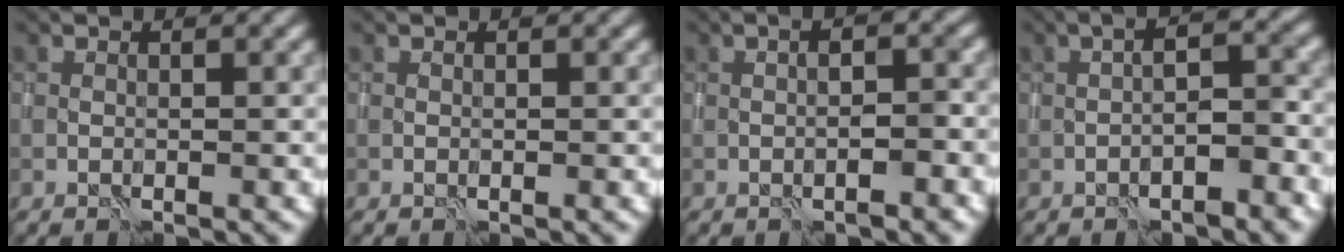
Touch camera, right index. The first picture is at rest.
{"total": 0.0}
{"total": 2.6, "force": [-0.5, 0.6, 2.4], "torque": [-0.021, 0.011, -0.006]}
{"total": 3.8, "force": [-1.4, 1.1, 3.4], "torque": [-0.052, 0.009, -0.023]}